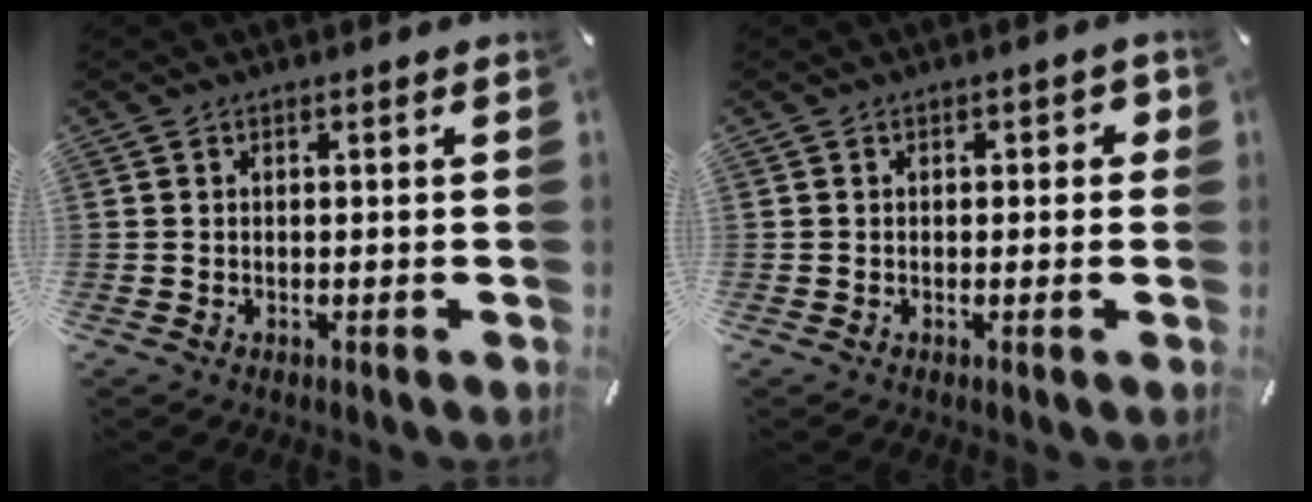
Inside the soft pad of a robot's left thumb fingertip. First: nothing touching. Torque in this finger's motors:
{"motor_torque": [-0.03, -0.53, 0.04, 0.14, 0.00]}